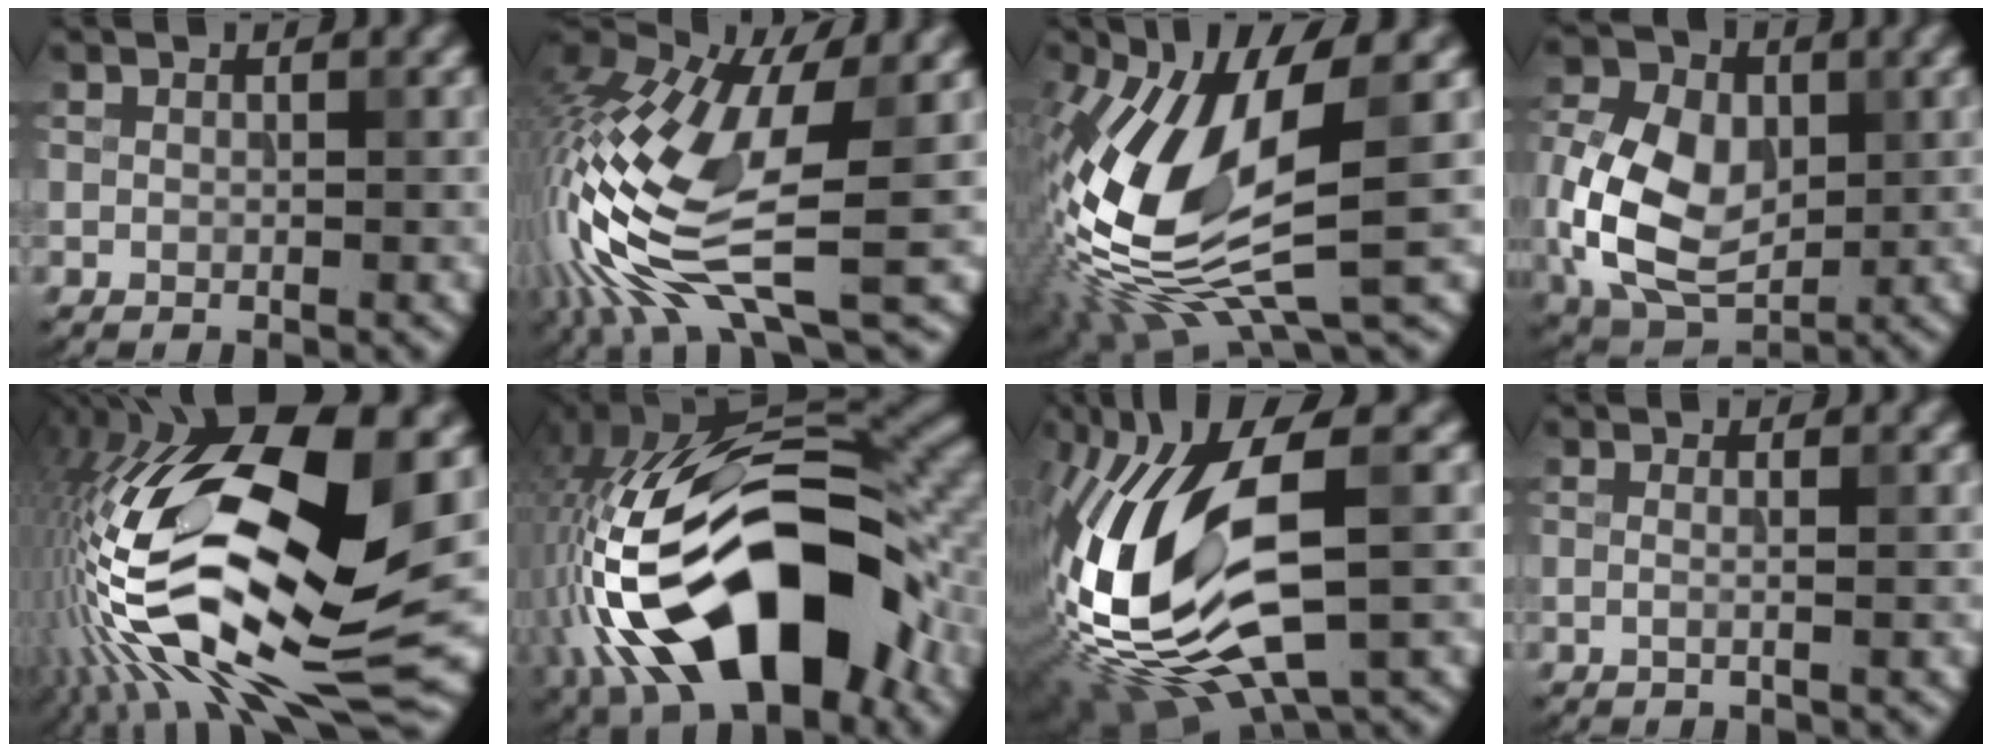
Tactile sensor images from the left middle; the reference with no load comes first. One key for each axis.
{"total": 14.3, "fx": -2.7, "fy": 5.4, "fz": 12.9, "tx": -0.288, "ty": -0.003, "tz": -0.051}
{"total": 12.8, "fx": 0.8, "fy": 5.1, "fz": 11.7, "tx": -0.255, "ty": -0.020, "tz": 0.017}
{"total": 10.4, "fx": -0.1, "fy": 7.4, "fz": 7.4, "tx": -0.169, "ty": -0.004, "tz": -0.006}
{"total": 19.1, "fx": -1.4, "fy": 6.9, "fz": 17.8, "tx": -0.332, "ty": -0.004, "tz": -0.032}
{"total": 17.4, "fx": -6.4, "fy": 8.0, "fz": 14.0, "tx": -0.231, "ty": 0.021, "tz": -0.116}
{"total": 15.0, "fx": -2.4, "fy": 5.9, "fz": 13.6, "tx": -0.277, "ty": -0.002, "tz": -0.044}
{"total": 1.6, "fx": 0.1, "fy": 0.7, "fz": 1.4, "tx": -0.009, "ty": -0.007, "tz": -0.017}